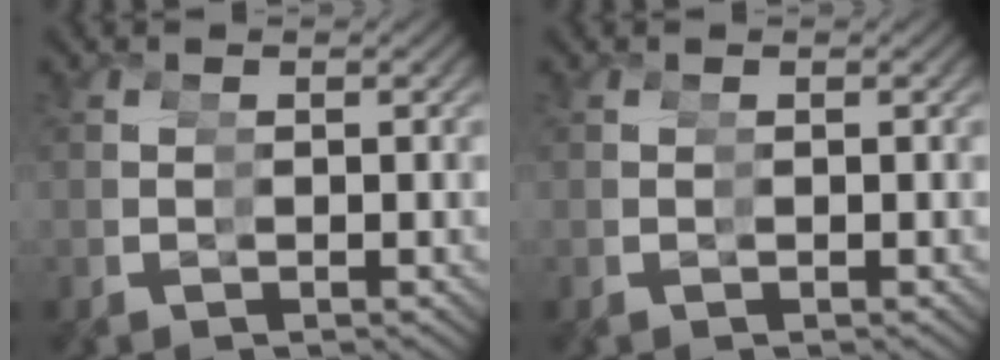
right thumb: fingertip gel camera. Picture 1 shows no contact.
{"total": 0.0}